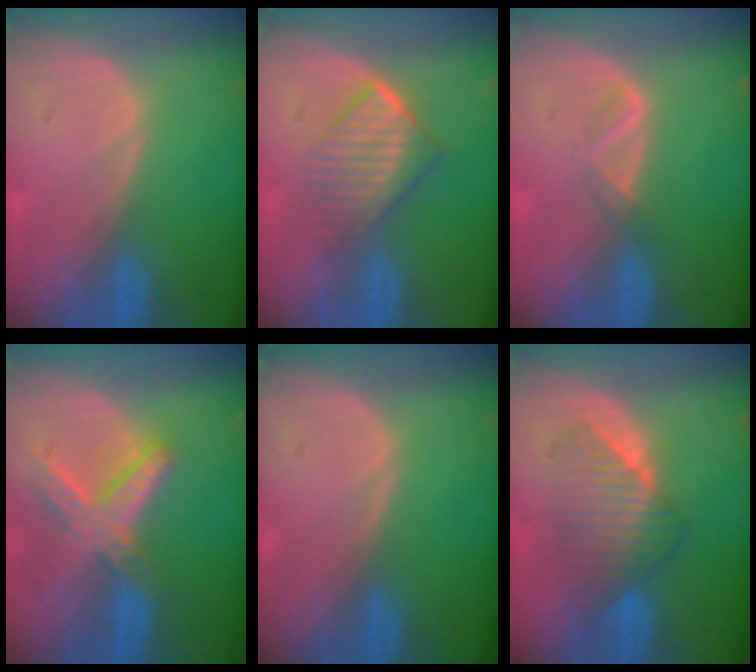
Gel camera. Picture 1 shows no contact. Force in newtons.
{"total": 6.8, "press": 5.9, "slide": 3.4}
{"total": 1.9, "press": 1.8, "slide": 0.7}
{"total": 8.2, "press": 7.1, "slide": 4.3}
{"total": 0.0}
{"total": 6.7, "press": 6.6, "slide": 1.0}